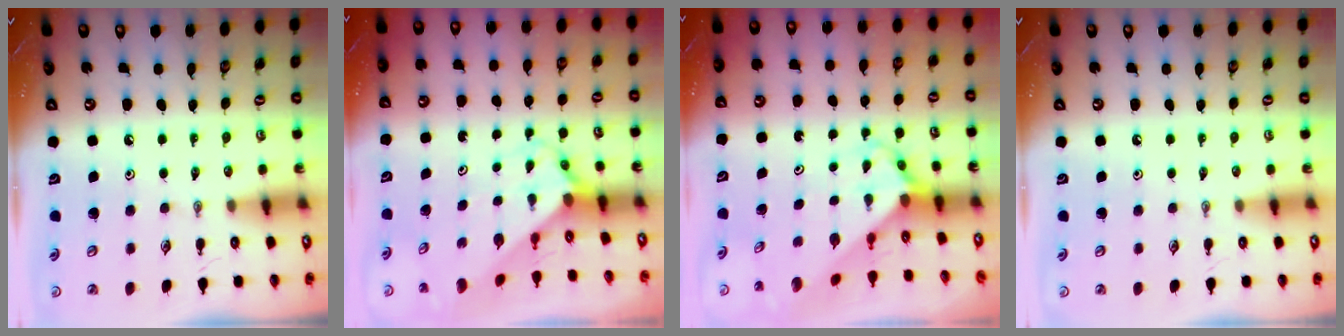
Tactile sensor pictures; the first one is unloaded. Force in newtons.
{"total": 2.9, "press": 2.9, "slide": 0.3}
{"total": 3.9, "press": 3.9, "slide": 0.4}
{"total": 0.0}